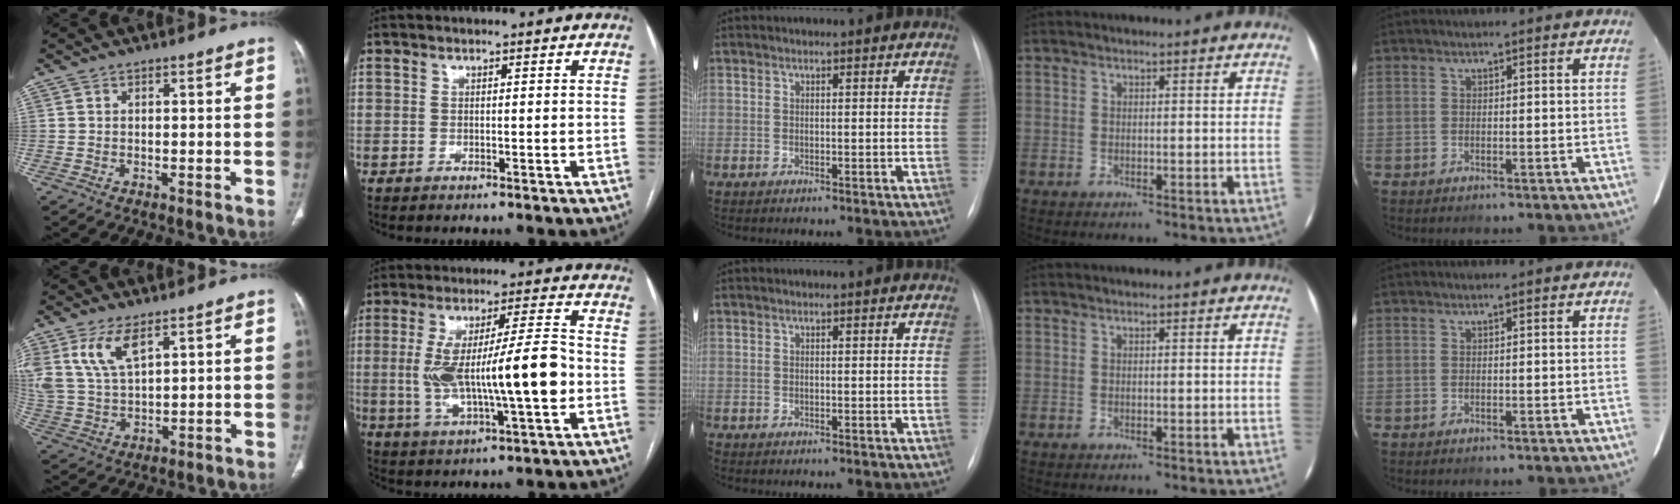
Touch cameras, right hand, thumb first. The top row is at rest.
{"thumb": {"total": 9.7, "force": [5.3, 4.4, 6.8], "torque": [-0.141, -0.013, 0.117]}, "index": {"total": 15.4, "force": [-1.6, 2.2, 15.2], "torque": [-0.281, 0.016, -0.018]}}